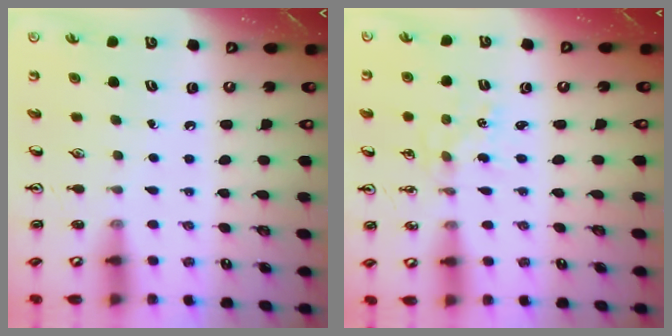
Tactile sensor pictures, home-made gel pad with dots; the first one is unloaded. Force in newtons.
{"total": 1.0, "press": 1.0, "slide": 0.2}